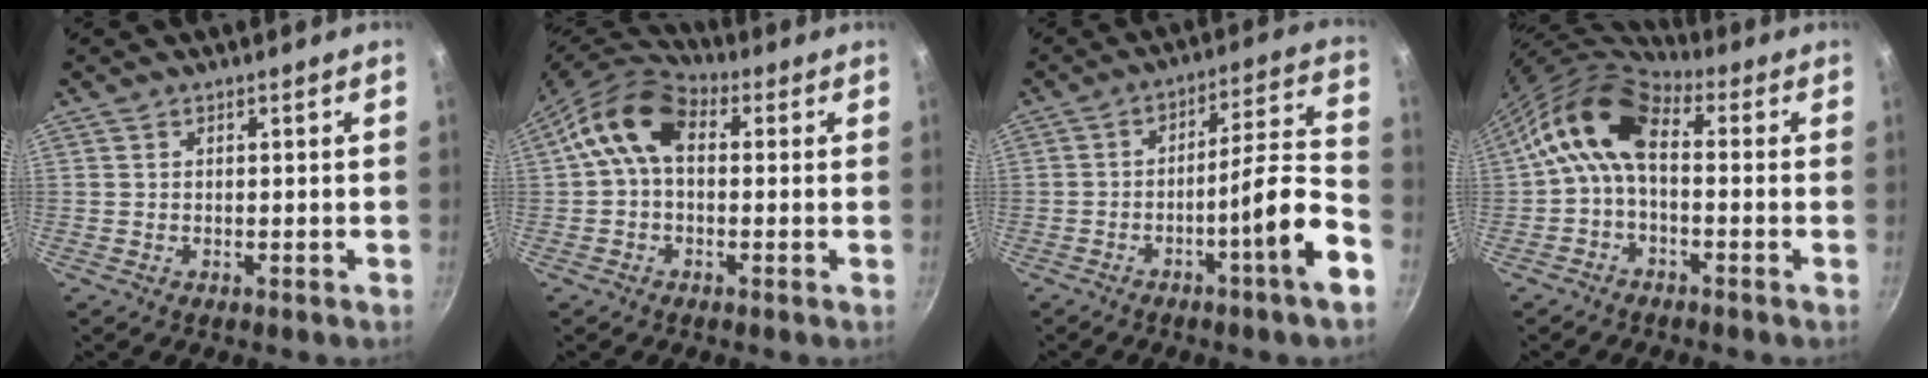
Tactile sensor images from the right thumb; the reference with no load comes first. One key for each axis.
{"total": 10.6, "fx": 1.6, "fy": 7.0, "fz": 7.8, "tx": -0.133, "ty": 0.026, "tz": 0.008}
{"total": 13.6, "fx": -6.0, "fy": 1.1, "fz": 12.1, "tx": -0.159, "ty": 0.051, "tz": -0.096}
{"total": 9.5, "fx": 0.0, "fy": 5.4, "fz": 7.8, "tx": -0.142, "ty": 0.034, "tz": -0.018}